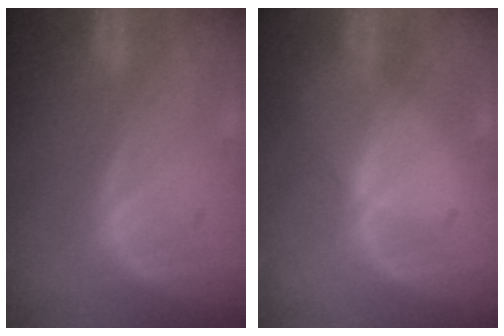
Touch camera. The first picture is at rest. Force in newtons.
{"total": 0.6, "press": 0.5, "slide": 0.2}